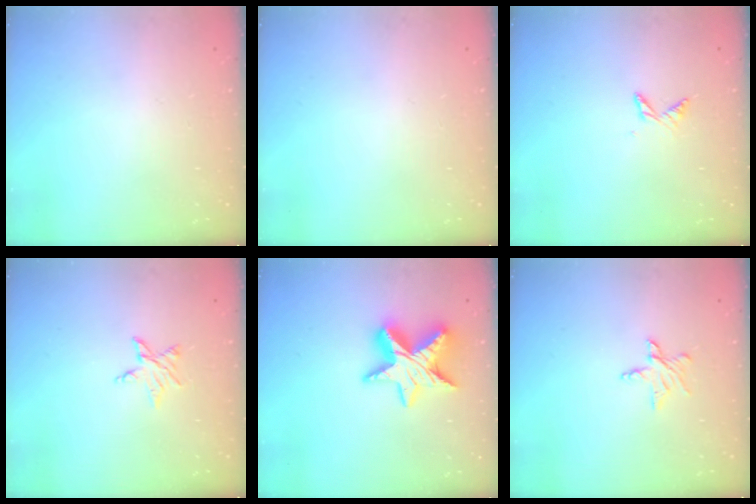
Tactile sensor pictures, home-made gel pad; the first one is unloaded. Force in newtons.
{"total": 0.0}
{"total": 5.3, "press": 5.2, "slide": 0.6}
{"total": 5.2, "press": 5.2, "slide": 0.6}
{"total": 13.4, "press": 13.3, "slide": 1.0}
{"total": 5.9, "press": 5.8, "slide": 0.5}